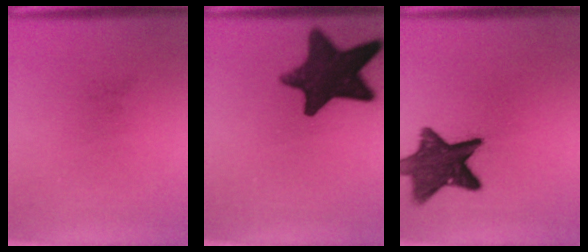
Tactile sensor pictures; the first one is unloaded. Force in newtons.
{"total": 14.3}
{"total": 11.8}